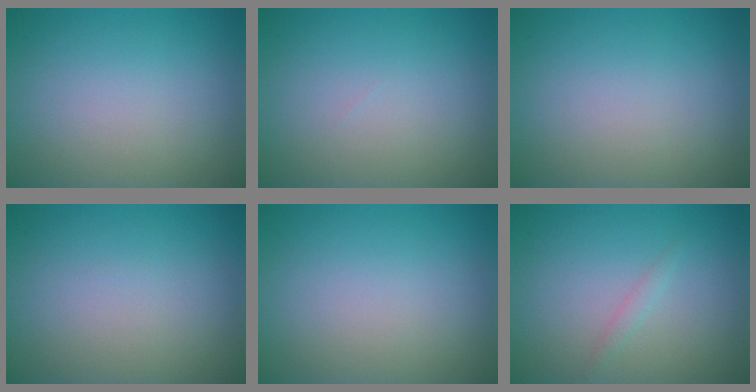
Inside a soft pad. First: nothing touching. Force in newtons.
{"total": 0.0}
{"total": 0.0}
{"total": 0.0}
{"total": 0.0}
{"total": 0.8, "press": 0.8, "slide": 0.0}